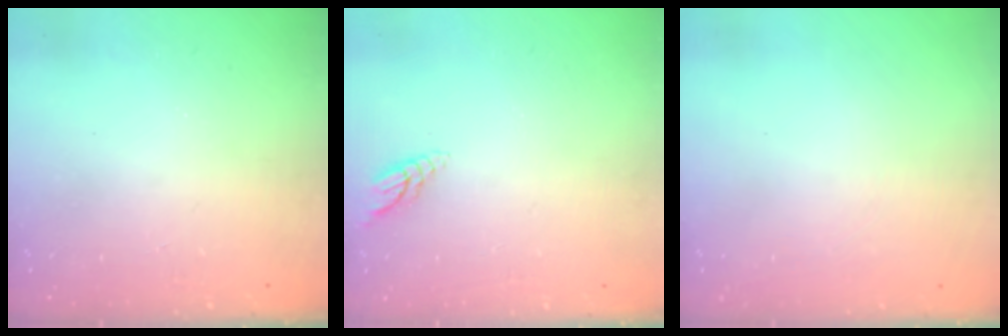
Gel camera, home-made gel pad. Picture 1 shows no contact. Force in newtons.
{"total": 4.7, "press": 4.7, "slide": 0.5}
{"total": 0.0}